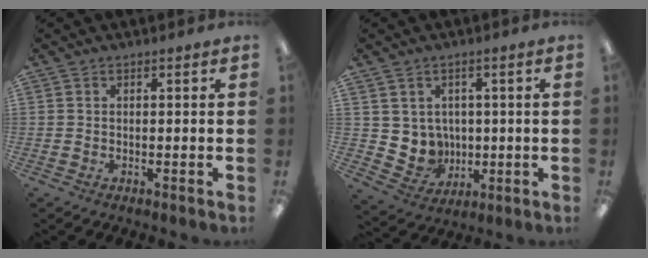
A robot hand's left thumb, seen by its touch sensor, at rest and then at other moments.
{"total": 6.0, "force": [2.4, 5.4, 0.2], "torque": [-0.023, -0.017, 0.056]}